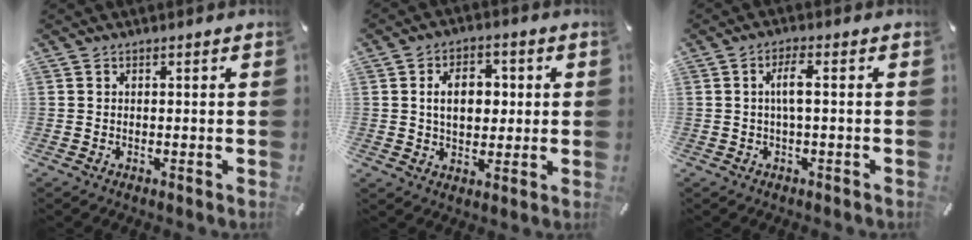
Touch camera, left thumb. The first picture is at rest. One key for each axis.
{"total": 9.2, "fx": 1.2, "fy": 6.6, "fz": 6.2, "tx": -0.098, "ty": 0.000, "tz": 0.014}
{"total": 4.7, "fx": 0.1, "fy": 0.9, "fz": 4.6, "tx": -0.090, "ty": 0.004, "tz": -0.002}